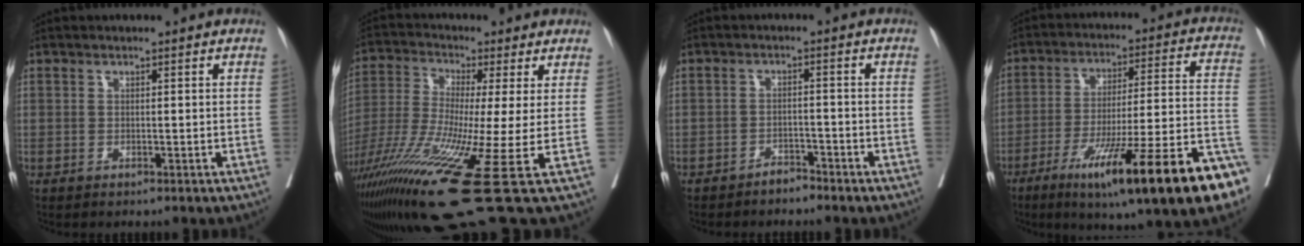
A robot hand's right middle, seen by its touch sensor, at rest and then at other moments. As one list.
[{"total": 19.5, "force": [-8.6, -0.5, 17.5], "torque": [-0.329, -0.050, -0.160]}, {"total": 2.2, "force": [-2.1, 0.7, 0.5], "torque": [-0.012, 0.001, -0.034]}, {"total": 26.0, "force": [-14.5, 1.7, 21.5], "torque": [-0.237, -0.019, -0.231]}]